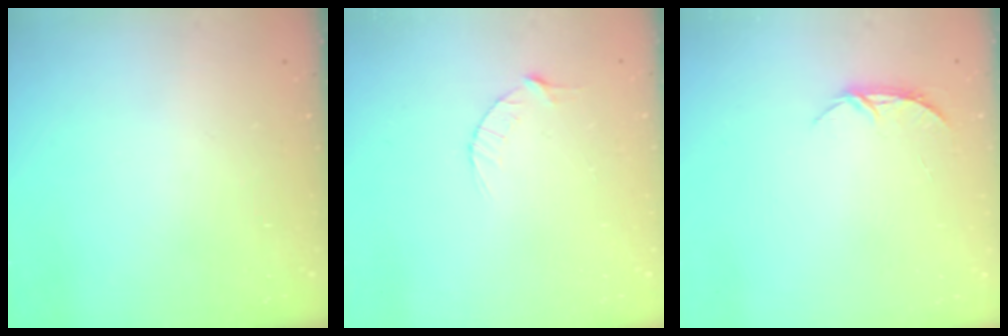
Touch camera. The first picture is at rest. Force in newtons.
{"total": 3.4, "press": 3.4, "slide": 0.4}
{"total": 5.7, "press": 5.6, "slide": 0.4}